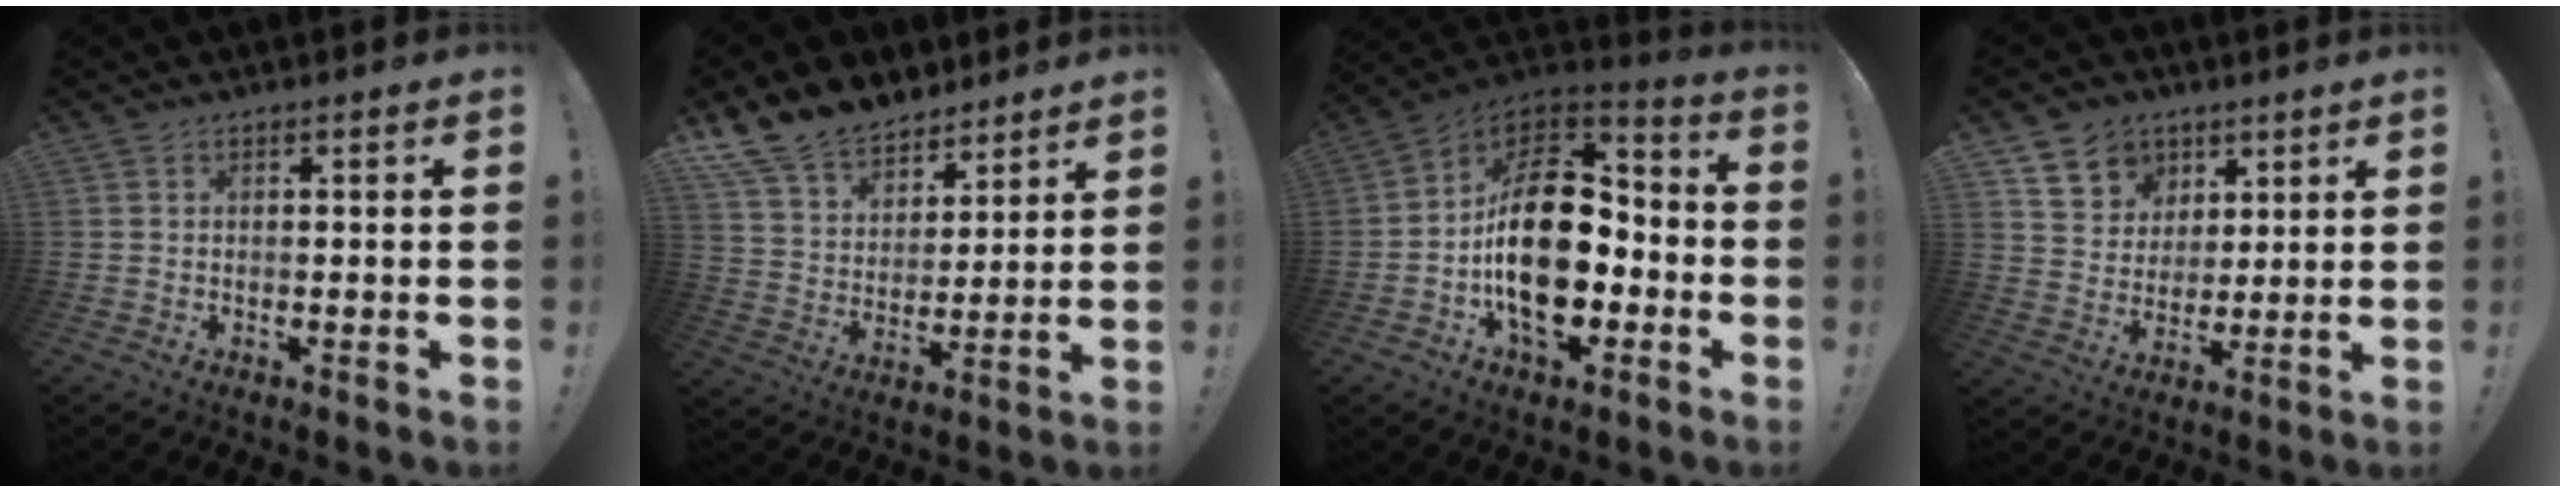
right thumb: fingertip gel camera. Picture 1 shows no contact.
{"total": 14.1, "force": [11.5, 7.5, 3.3], "torque": [-0.070, -0.085, 0.221]}
{"total": 24.2, "force": [-2.4, 14.6, 19.1], "torque": [-0.332, 0.026, -0.028]}
{"total": 9.6, "force": [5.3, 7.7, 2.1], "torque": [-0.030, -0.041, 0.107]}